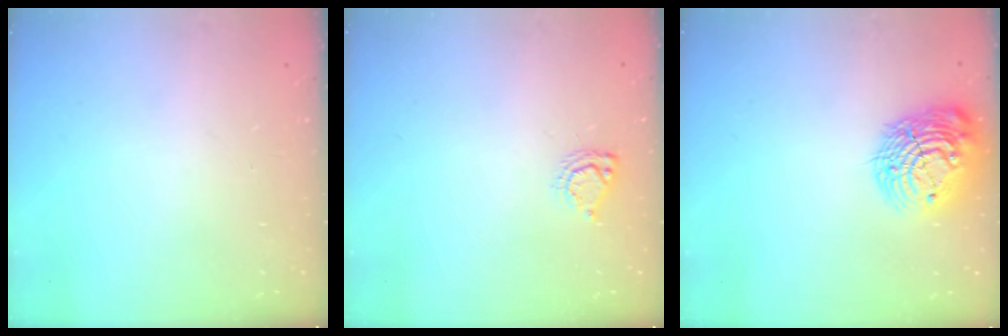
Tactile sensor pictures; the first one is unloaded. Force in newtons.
{"total": 6.0, "press": 6.0, "slide": 0.7}
{"total": 15.0, "press": 14.9, "slide": 1.1}